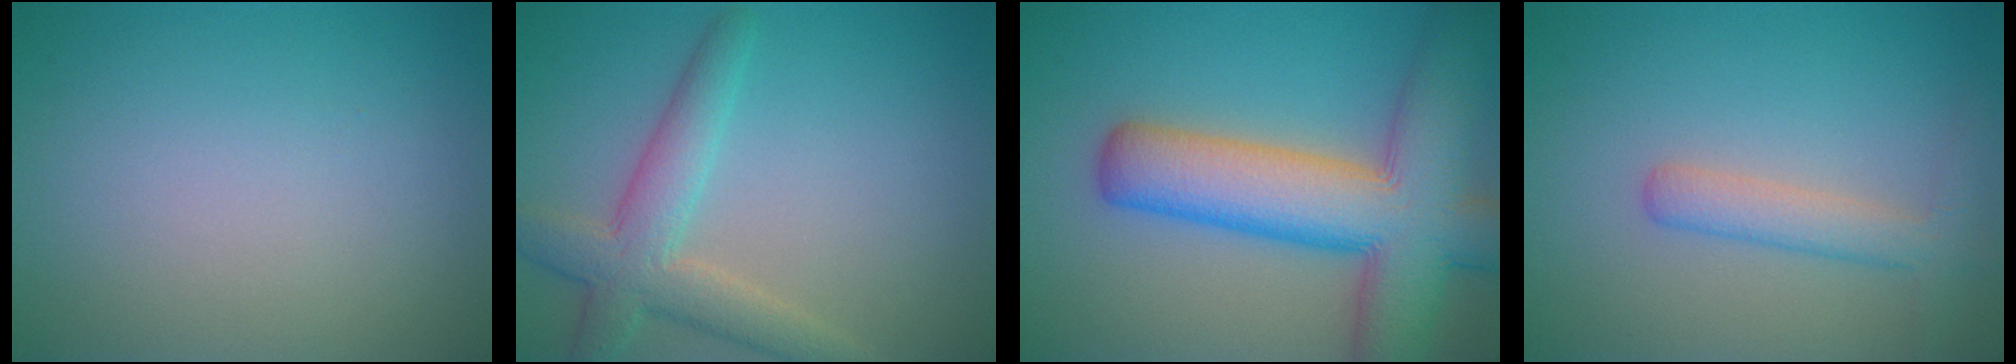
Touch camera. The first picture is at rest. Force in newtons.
{"total": 4.8, "press": 4.8, "slide": 0.3}
{"total": 11.5, "press": 11.5, "slide": 0.5}
{"total": 2.3, "press": 2.3, "slide": 0.1}